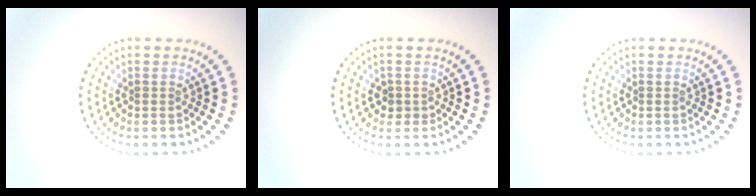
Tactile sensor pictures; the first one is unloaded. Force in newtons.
{"total": 1.3, "press": 1.1, "slide": 0.6}
{"total": 0.0}